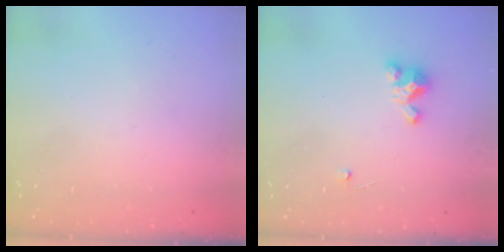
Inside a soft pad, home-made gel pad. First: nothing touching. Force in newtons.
{"total": 3.5, "press": 3.5, "slide": 0.2}